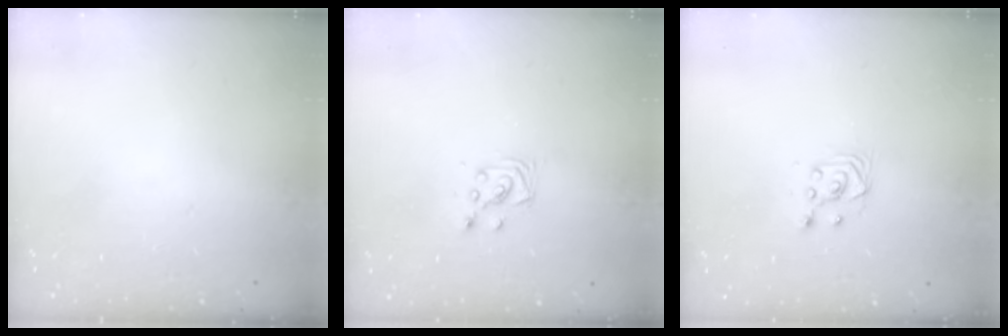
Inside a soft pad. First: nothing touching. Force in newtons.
{"total": 4.3, "press": 4.2, "slide": 0.5}
{"total": 2.9, "press": 2.6, "slide": 1.3}